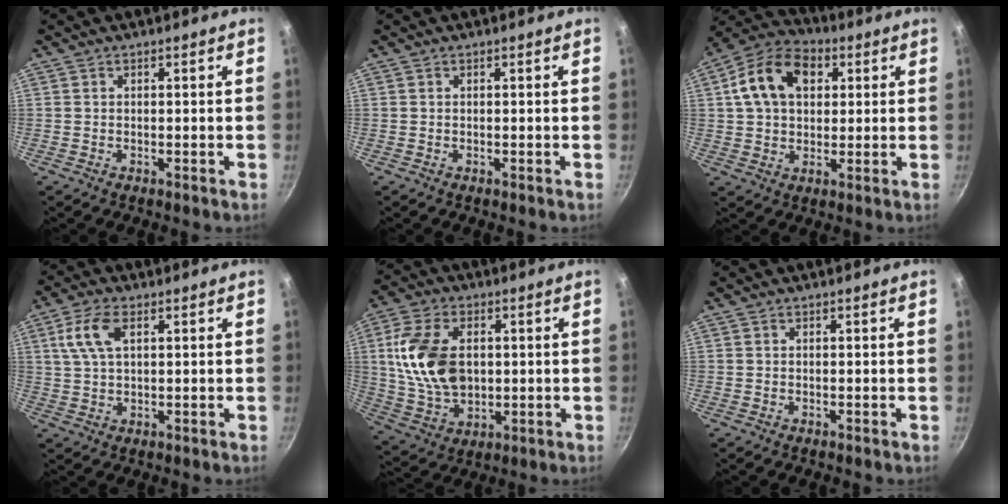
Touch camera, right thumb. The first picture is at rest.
{"total": 0.0}
{"total": 13.9, "force": [3.9, 9.8, 9.0], "torque": [-0.134, 0.016, 0.049]}
{"total": 7.0, "force": [2.3, 3.6, 5.5], "torque": [-0.111, 0.006, 0.044]}
{"total": 15.7, "force": [1.8, 10.3, 11.8], "torque": [-0.209, -0.004, 0.042]}
{"total": 0.0}